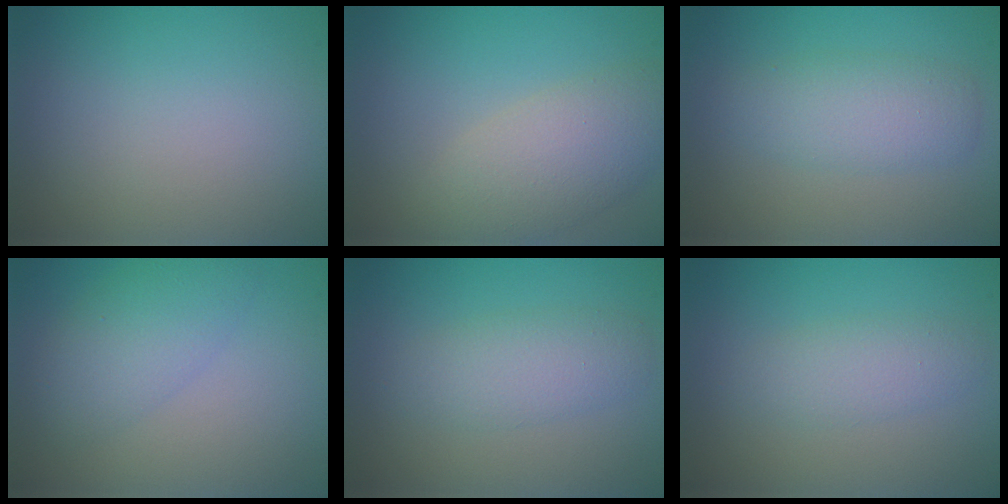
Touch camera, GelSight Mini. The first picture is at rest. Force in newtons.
{"total": 5.0, "press": 5.0, "slide": 0.4}
{"total": 2.3, "press": 2.3, "slide": 0.2}
{"total": 3.6, "press": 3.6, "slide": 0.3}
{"total": 3.0, "press": 3.0, "slide": 0.1}
{"total": 2.3, "press": 2.3, "slide": 0.1}